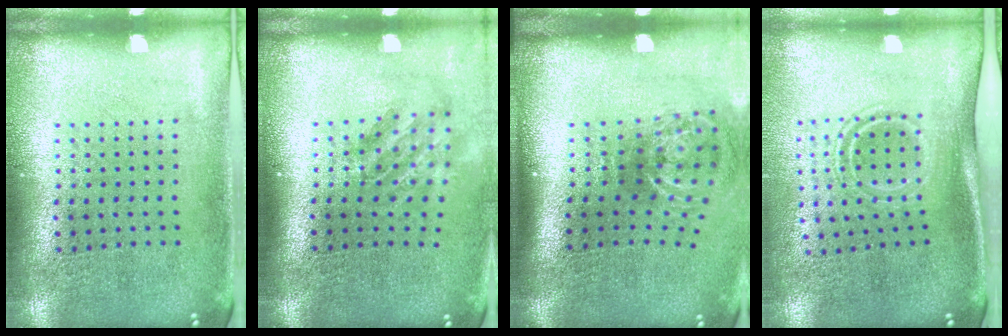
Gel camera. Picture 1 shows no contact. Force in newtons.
{"total": 1.8, "press": 1.3, "slide": 1.3}
{"total": 2.1, "press": 1.3, "slide": 1.7}
{"total": 1.6, "press": 1.0, "slide": 1.3}